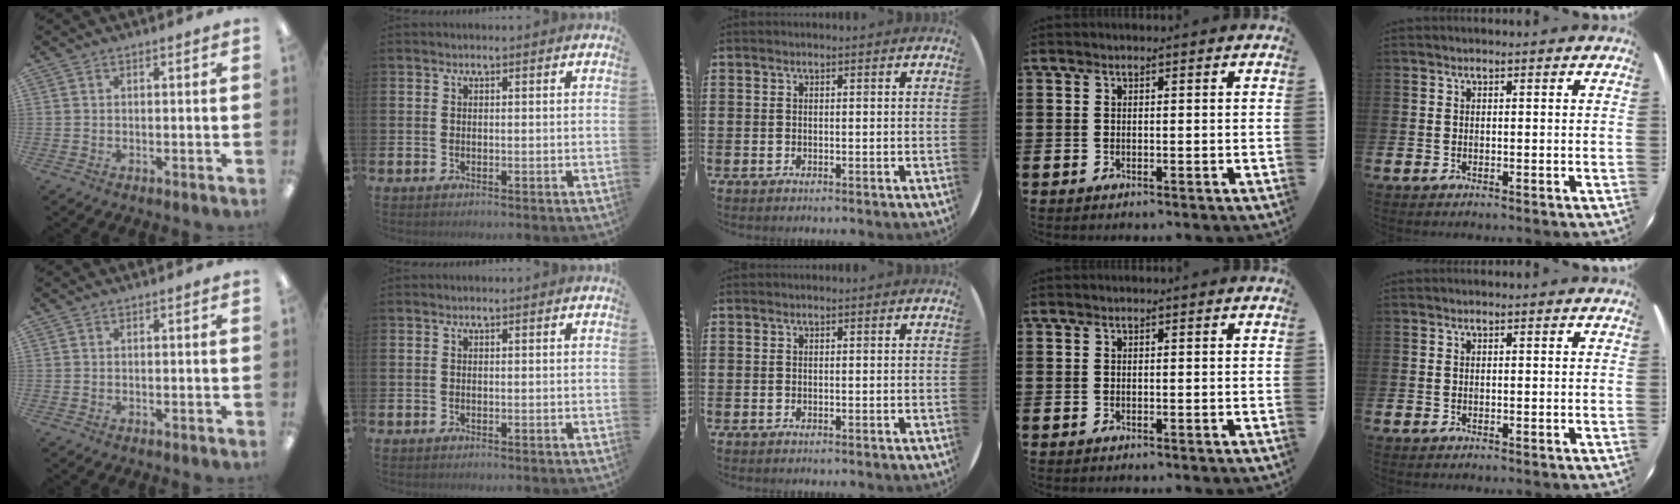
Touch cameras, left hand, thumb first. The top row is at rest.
{}